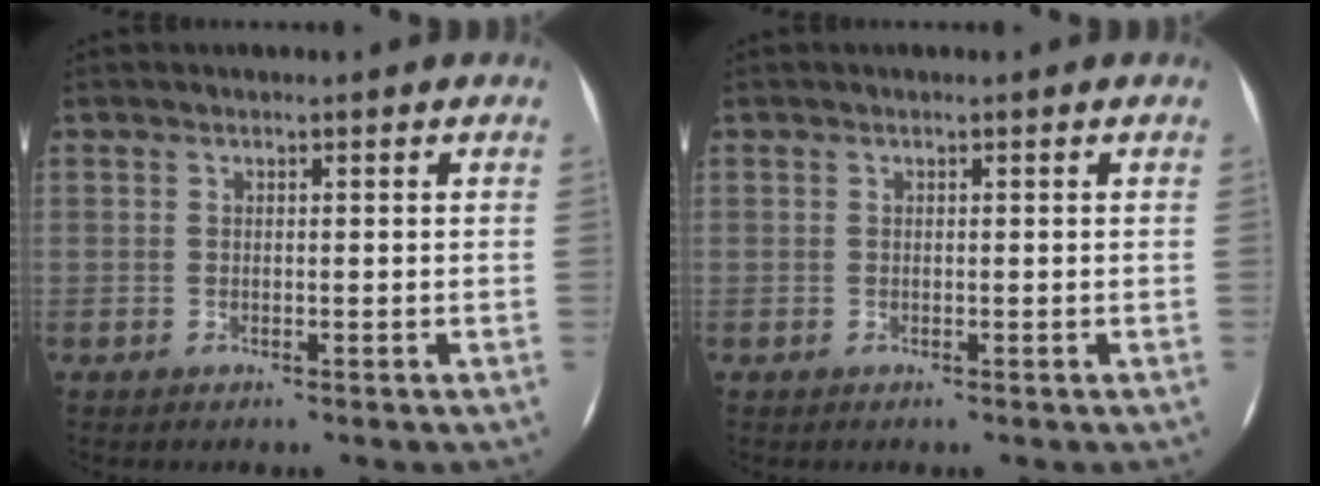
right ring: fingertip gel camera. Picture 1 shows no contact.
{"total": 0.0}